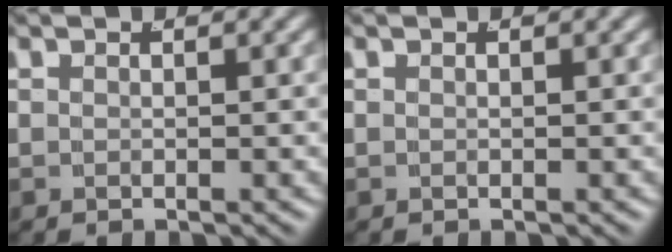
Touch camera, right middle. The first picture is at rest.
{"total": 0.0}